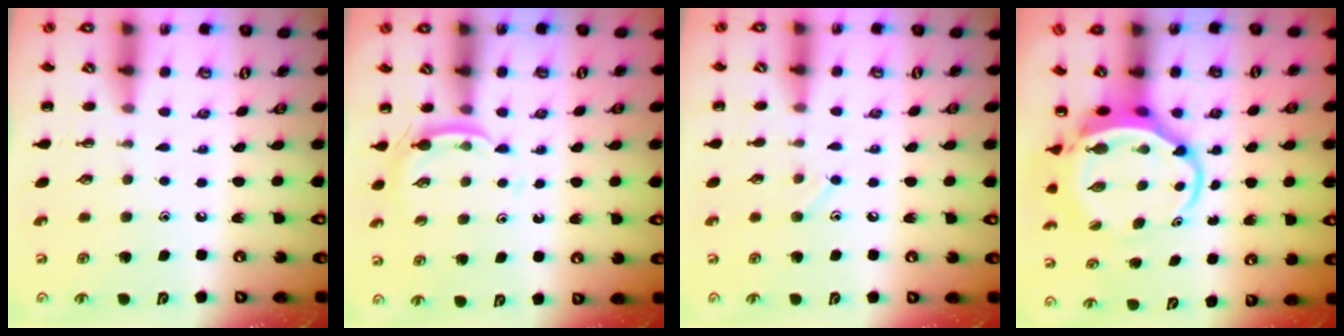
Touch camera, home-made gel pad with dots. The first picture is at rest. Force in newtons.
{"total": 3.9, "press": 3.7, "slide": 1.3}
{"total": 7.4, "press": 7.1, "slide": 2.1}
{"total": 6.6, "press": 6.4, "slide": 1.5}